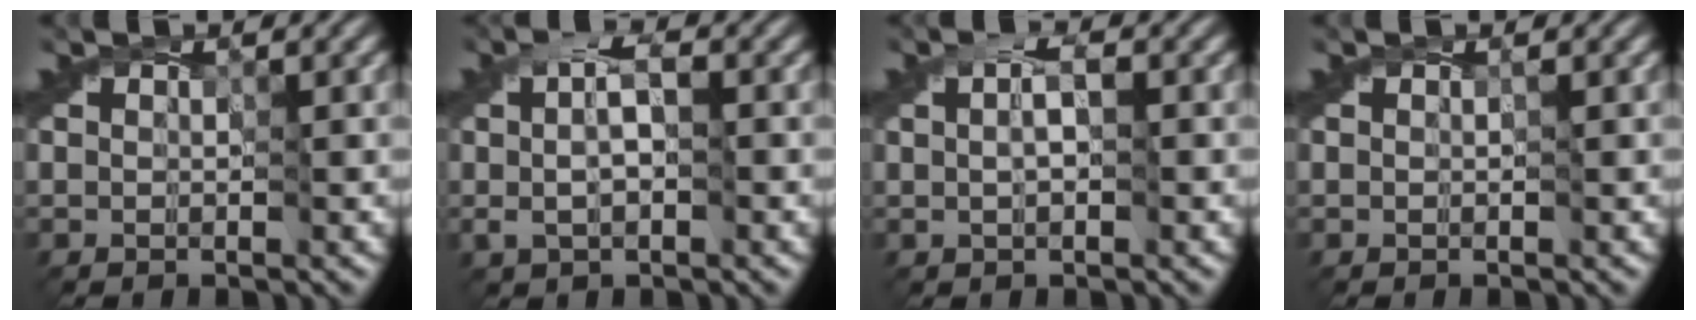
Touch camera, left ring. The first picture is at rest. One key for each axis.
{"total": 2.9, "fx": -0.2, "fy": 1.4, "fz": 2.6, "tx": -0.058, "ty": 0.005, "tz": -0.007}
{"total": 1.7, "fx": 0.1, "fy": 0.6, "fz": 1.6, "tx": -0.027, "ty": 0.004, "tz": 0.001}
{"total": 0.0}